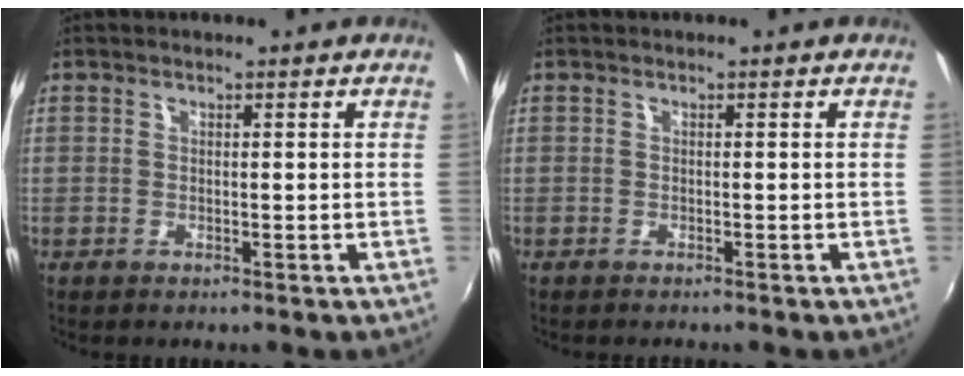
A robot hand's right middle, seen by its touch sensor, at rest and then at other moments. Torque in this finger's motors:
{"motor_torque": [0.47, -0.40, 0.29, 0.07]}